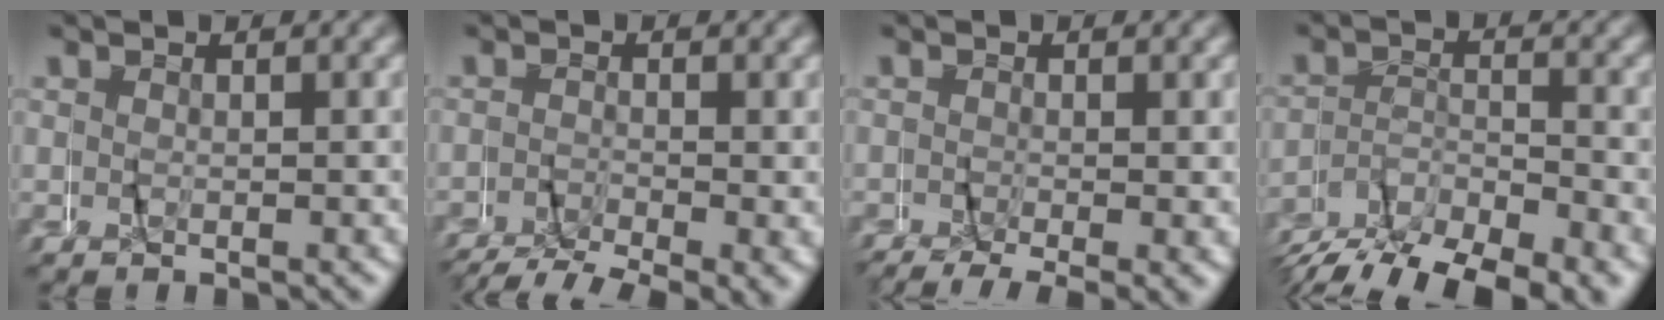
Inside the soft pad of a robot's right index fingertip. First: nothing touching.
{"total": 4.6, "force": [-3.6, 1.7, 2.2], "torque": [-0.028, -0.013, -0.056]}
{"total": 4.2, "force": [-3.0, 1.5, 2.6], "torque": [-0.033, -0.012, -0.042]}
{"total": 6.3, "force": [-5.5, 1.3, 2.8], "torque": [-0.035, 0.003, -0.099]}